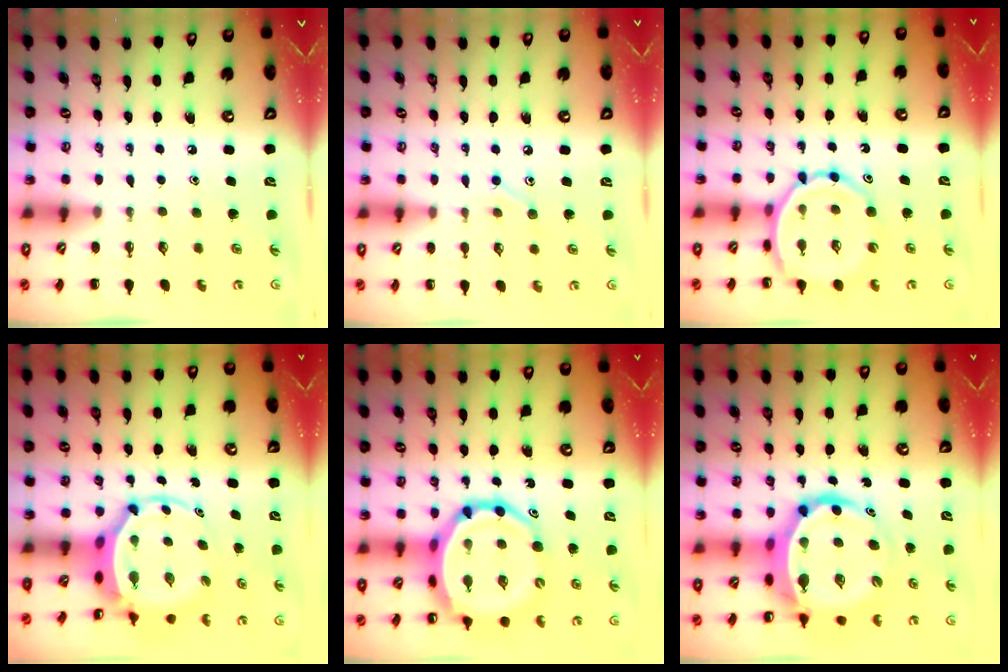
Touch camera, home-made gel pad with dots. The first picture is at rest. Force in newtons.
{"total": 7.3, "press": 7.0, "slide": 2.1}
{"total": 10.8, "press": 10.4, "slide": 2.8}
{"total": 4.6, "press": 4.4, "slide": 1.4}
{"total": 15.6, "press": 15.0, "slide": 4.3}
{"total": 11.5, "press": 11.0, "slide": 3.2}